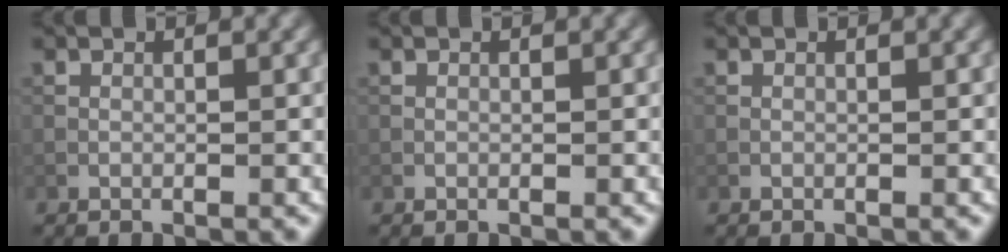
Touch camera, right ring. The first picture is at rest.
{"total": 0.0}
{"total": 0.0}